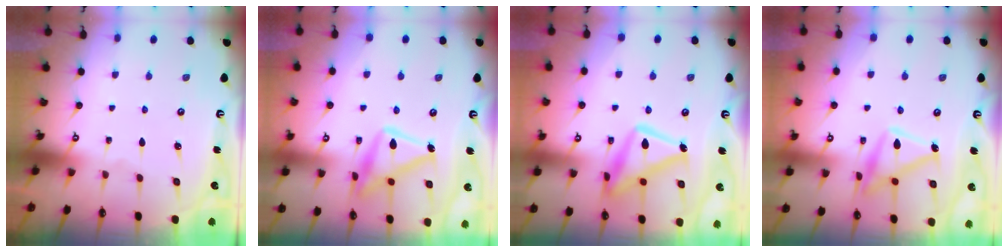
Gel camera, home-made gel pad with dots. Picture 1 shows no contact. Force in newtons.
{"total": 16.2, "press": 16.1, "slide": 1.1}
{"total": 15.8, "press": 15.8, "slide": 1.3}
{"total": 14.8, "press": 14.7, "slide": 1.1}